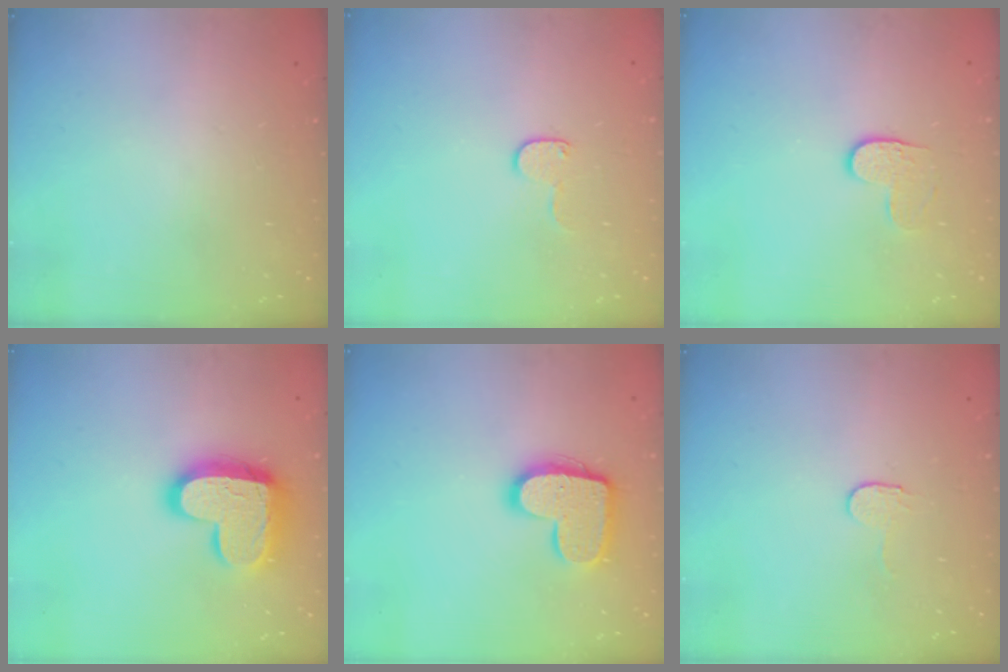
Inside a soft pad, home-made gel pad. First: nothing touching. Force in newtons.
{"total": 5.6, "press": 5.5, "slide": 0.5}
{"total": 4.0, "press": 4.0, "slide": 0.4}
{"total": 17.1, "press": 17.0, "slide": 1.1}
{"total": 14.5, "press": 14.5, "slide": 0.8}
{"total": 2.9, "press": 2.9, "slide": 0.3}